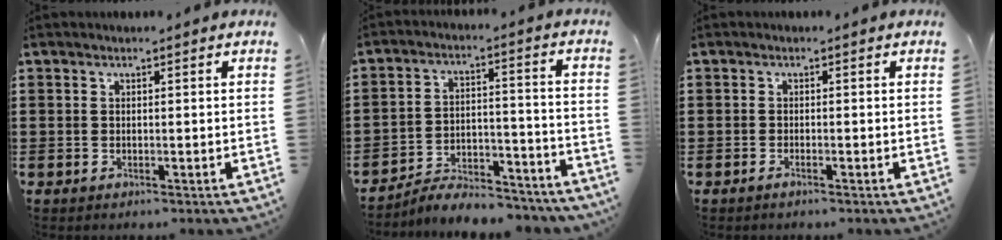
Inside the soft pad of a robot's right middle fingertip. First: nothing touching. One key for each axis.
{"total": 5.7, "fx": -5.5, "fy": 0.8, "fz": 1.3, "tx": -0.015, "ty": 0.012, "tz": -0.104}
{"total": 0.7, "fx": -0.5, "fy": 0.0, "fz": 0.5, "tx": -0.009, "ty": -0.003, "tz": -0.009}